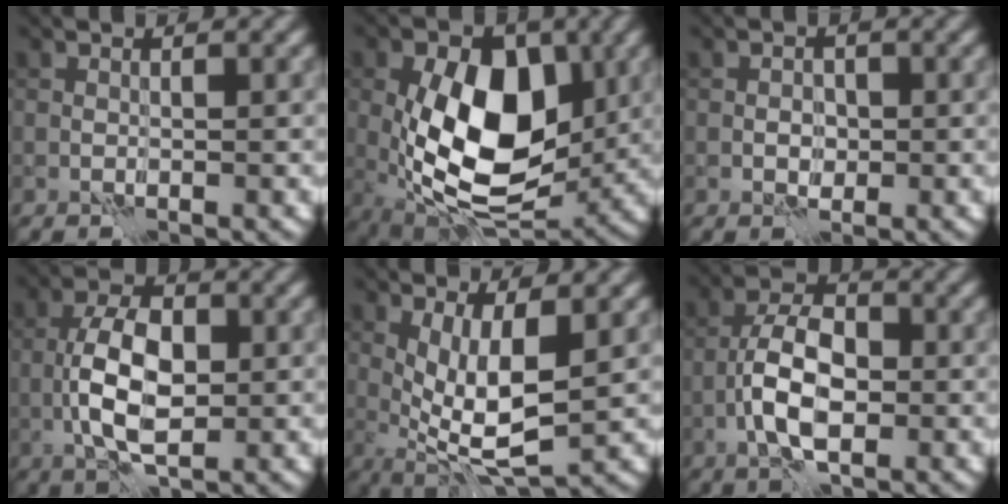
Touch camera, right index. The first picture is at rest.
{"total": 12.2, "force": [-0.1, 7.4, 9.7], "torque": [-0.167, -0.009, 0.001]}
{"total": 2.1, "force": [-0.4, 1.8, 1.0], "torque": [-0.012, -0.004, -0.008]}
{"total": 6.3, "force": [-1.0, 3.1, 5.4], "torque": [-0.108, 0.003, -0.022]}
{"total": 6.2, "force": [0.3, 1.9, 5.9], "torque": [-0.110, -0.014, 0.010]}
{"total": 6.0, "force": [-2.0, 2.9, 4.8], "torque": [-0.087, 0.007, -0.041]}